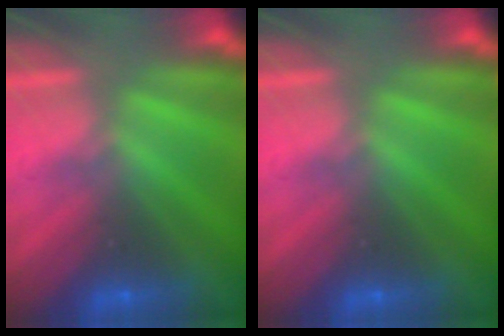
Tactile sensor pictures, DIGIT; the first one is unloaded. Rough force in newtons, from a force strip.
{"total": 0.0}